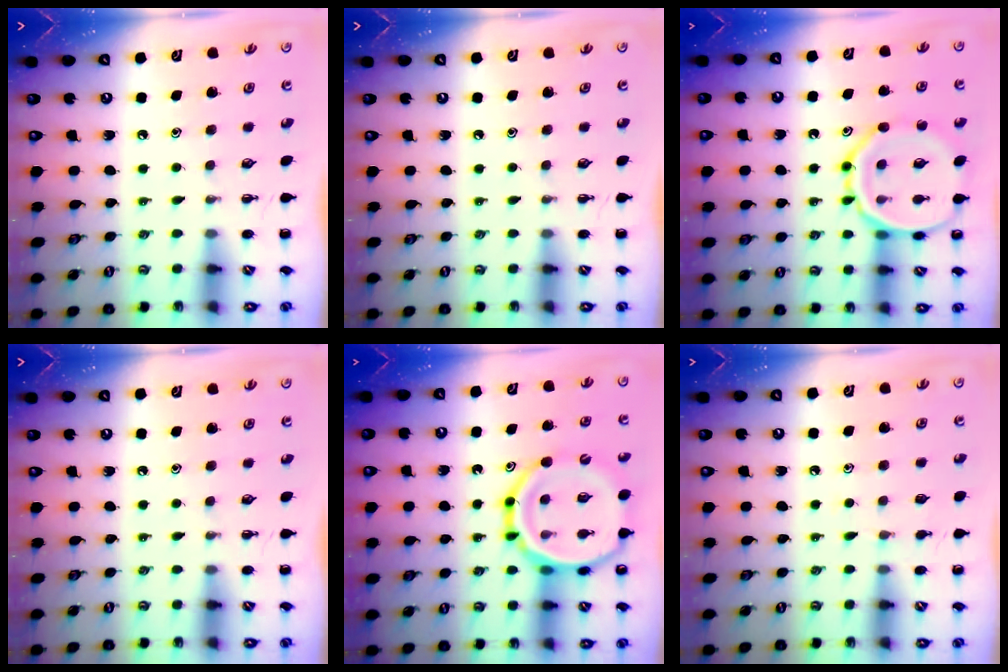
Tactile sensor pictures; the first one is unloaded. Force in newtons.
{"total": 0.0}
{"total": 15.4, "press": 15.4, "slide": 1.2}
{"total": 0.0}
{"total": 20.1, "press": 19.8, "slide": 3.7}
{"total": 4.0, "press": 3.8, "slide": 1.2}